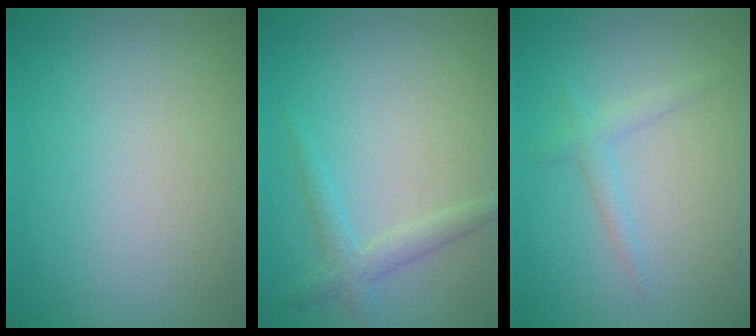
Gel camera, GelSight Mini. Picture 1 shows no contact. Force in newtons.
{"total": 2.0, "press": 2.0, "slide": 0.1}
{"total": 1.4, "press": 1.4, "slide": 0.0}